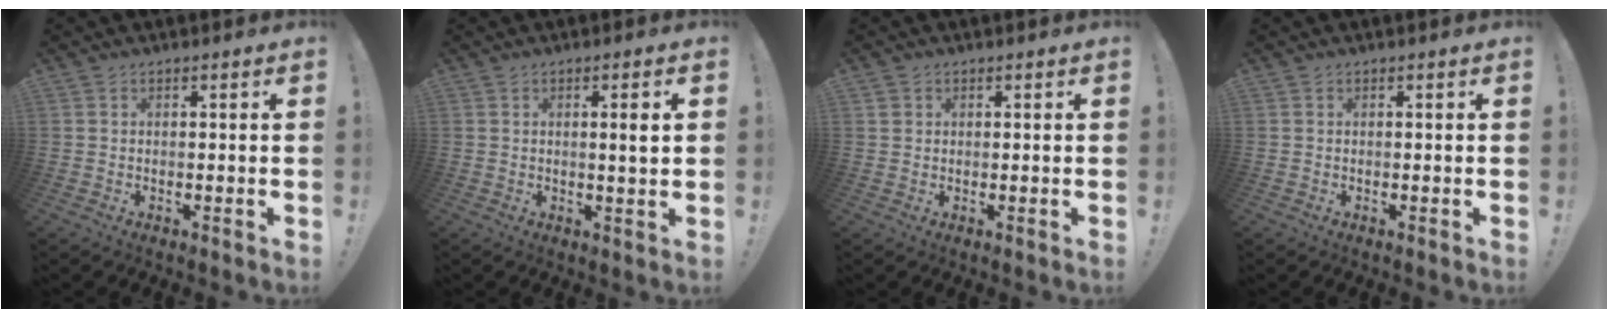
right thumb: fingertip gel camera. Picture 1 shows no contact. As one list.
[{"total": 4.0, "force": [0.8, -0.2, 4.0], "torque": [-0.060, -0.008, 0.008]}, {"total": 1.3, "force": [0.7, 1.1, 0.2], "torque": [-0.006, 0.003, 0.014]}, {"total": 0.0}]